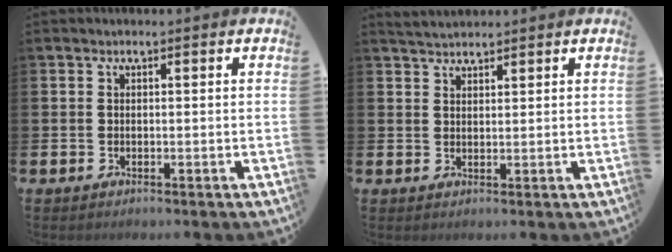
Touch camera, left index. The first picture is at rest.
{"total": 2.7, "force": [2.6, 0.6, 0.6], "torque": [-0.016, -0.004, 0.049]}